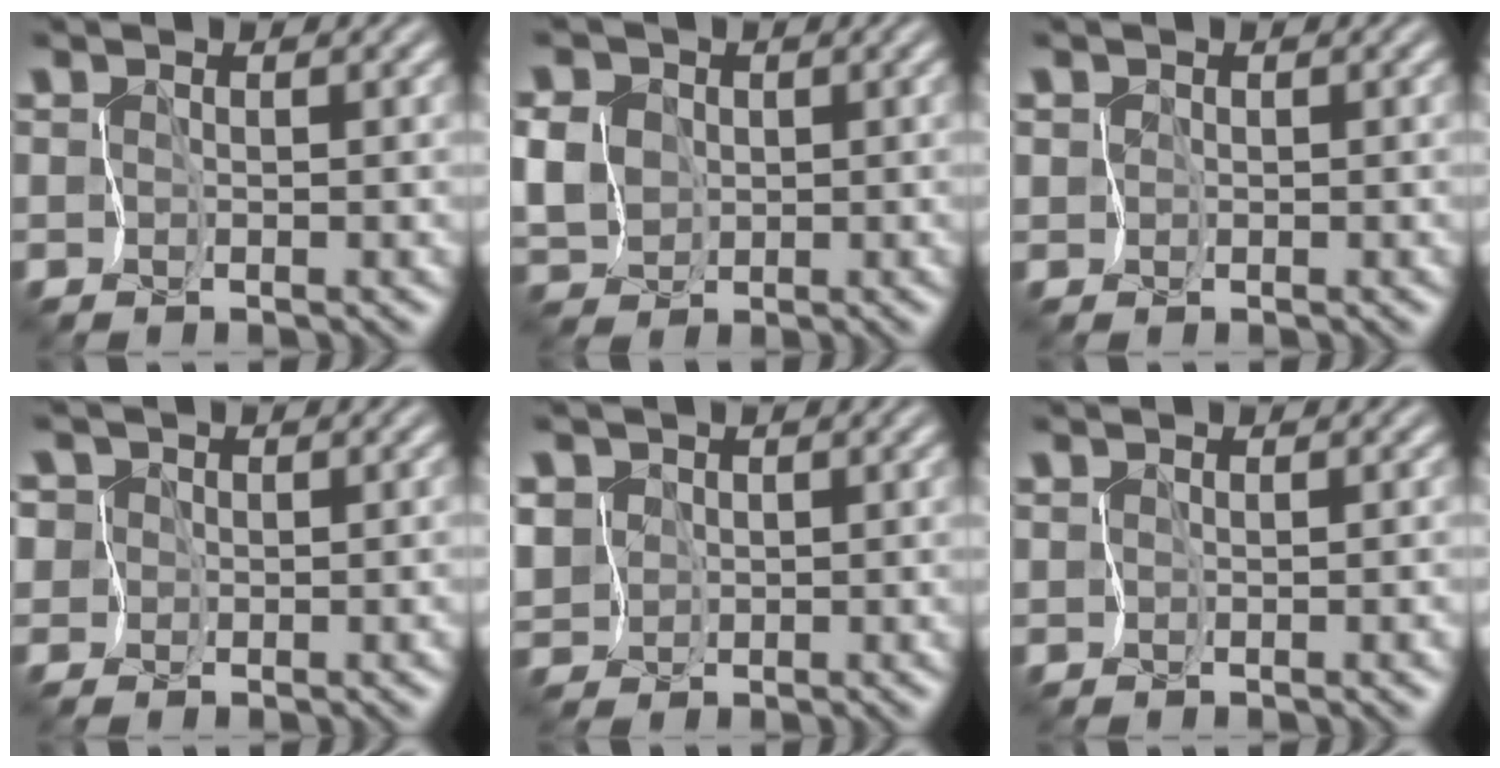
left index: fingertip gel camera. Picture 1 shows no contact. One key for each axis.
{"total": 6.8, "fx": 0.6, "fy": 6.0, "fz": 3.1, "tx": -0.079, "ty": 0.020, "tz": -0.011}
{"total": 2.2, "fx": 1.0, "fy": 1.8, "fz": 0.7, "tx": -0.006, "ty": 0.017, "tz": -0.003}
{"total": 7.8, "fx": 2.9, "fy": 6.1, "fz": 4.0, "tx": -0.061, "ty": 0.039, "tz": -0.006}
{"total": 5.7, "fx": 1.4, "fy": 5.1, "fz": 2.1, "tx": -0.060, "ty": 0.018, "tz": 0.003}
{"total": 1.7, "fx": -0.3, "fy": 1.1, "fz": 1.2, "tx": -0.001, "ty": 0.001, "tz": 0.000}